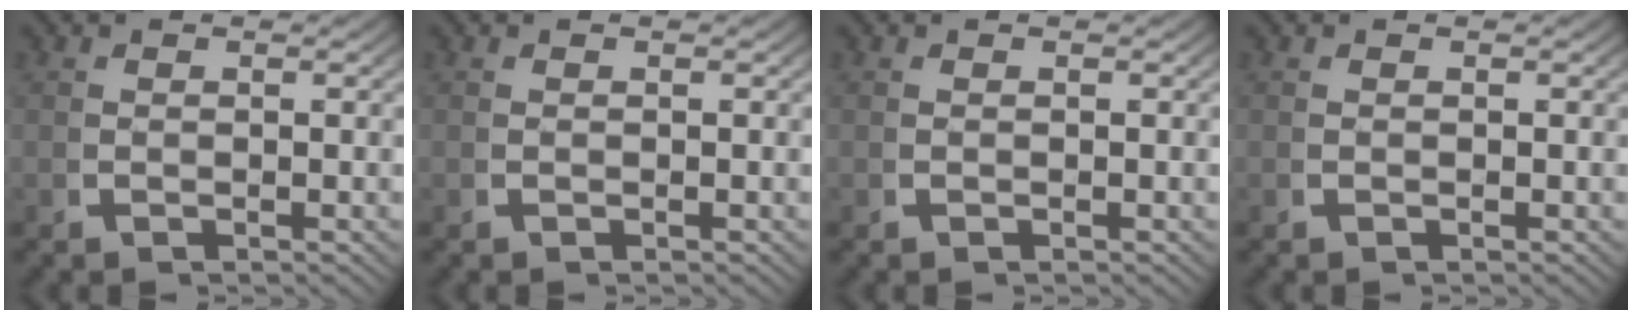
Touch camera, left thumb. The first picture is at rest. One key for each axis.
{"total": 0.0}
{"total": 0.0}
{"total": 0.0}